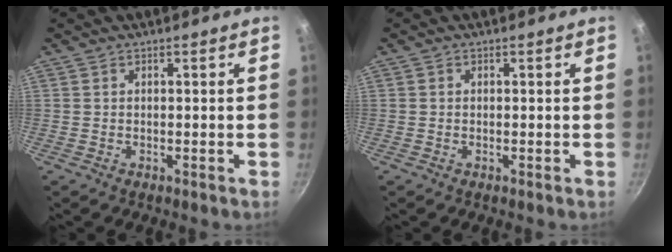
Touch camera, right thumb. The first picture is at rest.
{"total": 0.0}